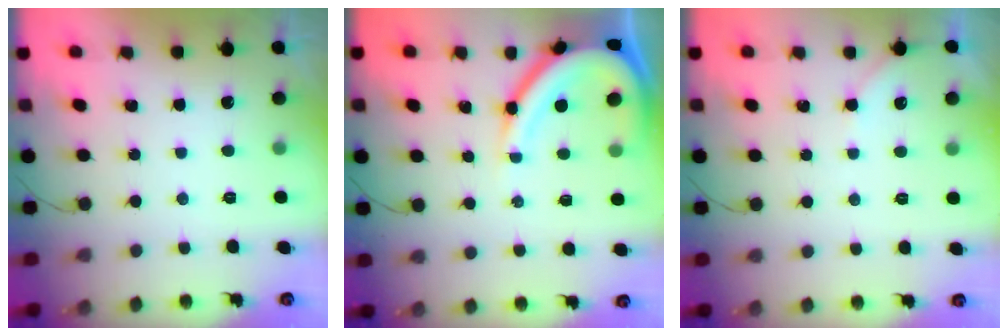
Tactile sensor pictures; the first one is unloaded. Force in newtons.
{"total": 13.6, "press": 13.5, "slide": 1.3}
{"total": 2.7, "press": 2.6, "slide": 0.5}